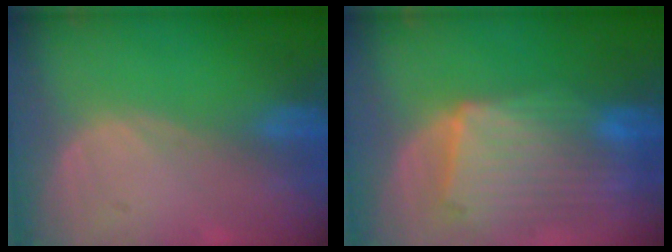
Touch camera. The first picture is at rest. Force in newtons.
{"total": 10.6, "press": 9.2, "slide": 5.3}